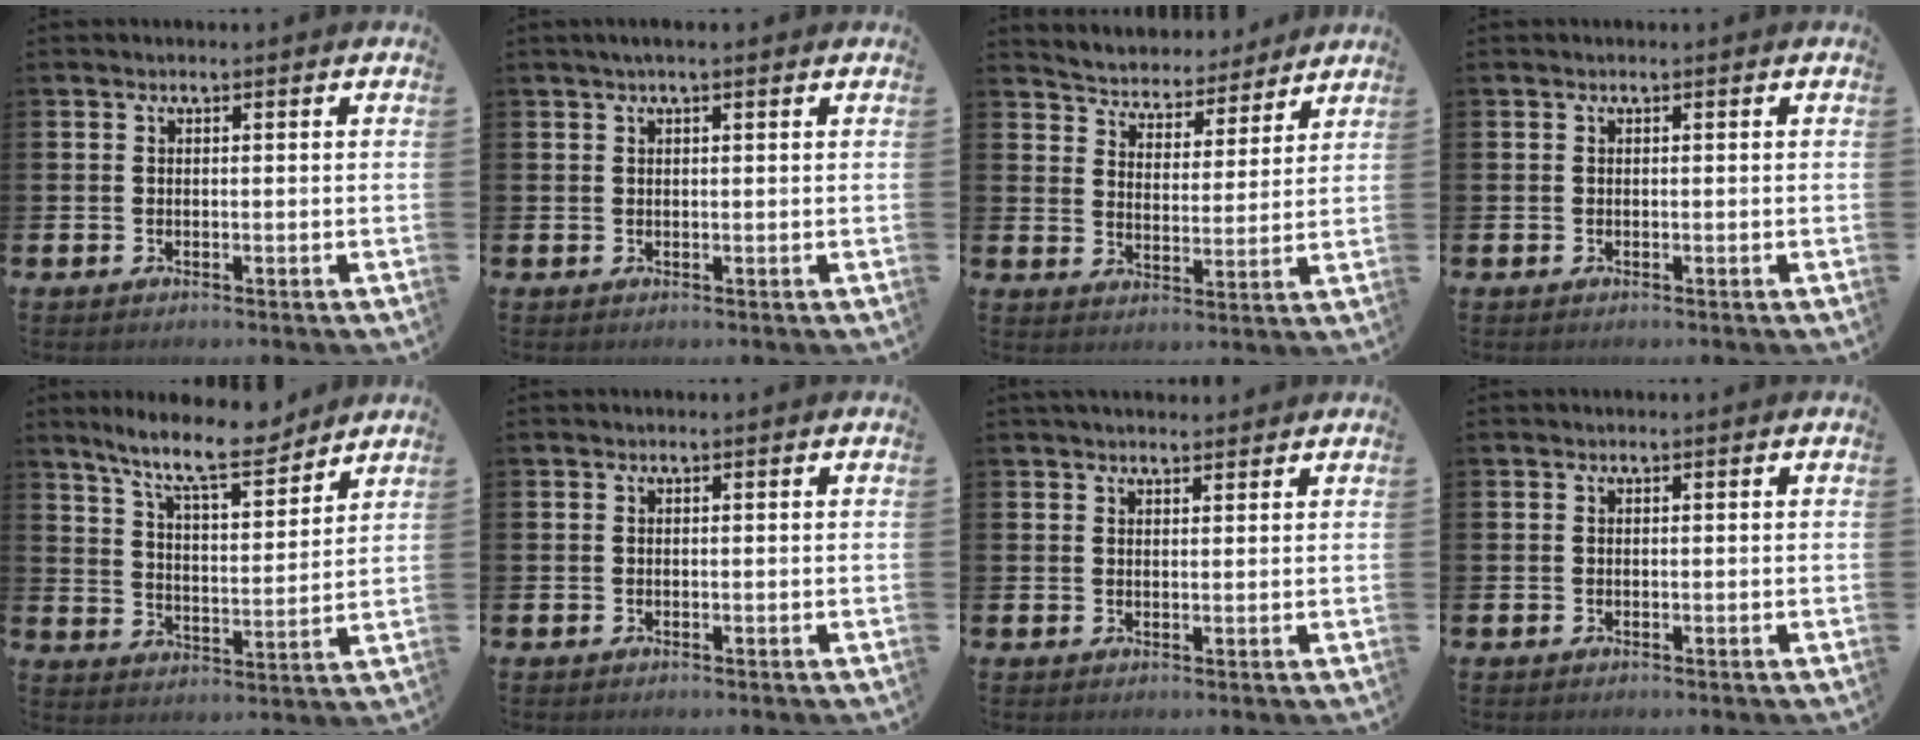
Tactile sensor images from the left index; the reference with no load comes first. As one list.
[{"total": 1.5, "force": [1.0, 0.2, 1.1], "torque": [-0.013, 0.001, 0.015]}, {"total": 4.9, "force": [4.7, 1.4, -0.4], "torque": [-0.029, -0.043, 0.081]}, {"total": 0.0}, {"total": 10.2, "force": [8.9, 1.9, 4.6], "torque": [-0.109, -0.044, 0.156]}, {"total": 0.0}, {"total": 2.6, "force": [2.4, 0.6, 0.4], "torque": [-0.003, -0.008, 0.043]}, {"total": 0.0}]